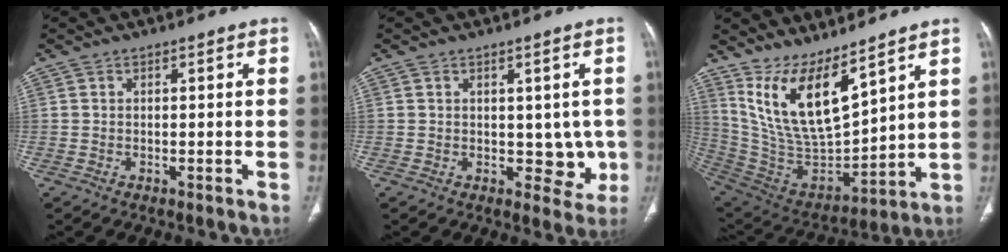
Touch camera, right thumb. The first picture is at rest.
{"total": 5.0, "force": [-0.2, 3.8, 3.3], "torque": [-0.001, -0.004, 0.004]}
{"total": 16.5, "force": [11.0, 5.2, 11.2], "torque": [-0.184, -0.072, 0.236]}